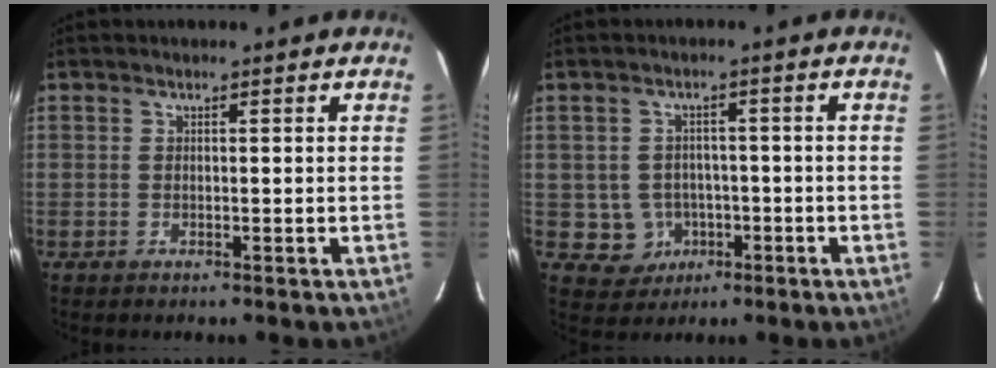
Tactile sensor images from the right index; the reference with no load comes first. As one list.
[{"total": 5.8, "force": [-1.7, 5.5, 0.8], "torque": [-0.035, 0.016, -0.007]}]